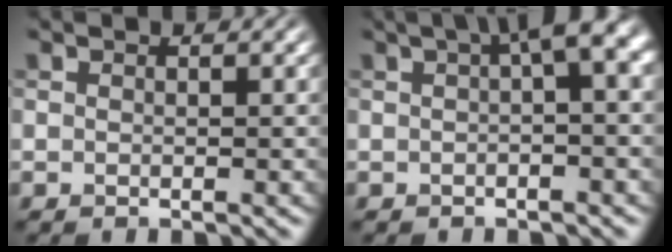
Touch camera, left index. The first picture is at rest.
{"total": 5.1, "force": [1.4, 1.1, 4.7], "torque": [-0.060, 0.017, 0.011]}